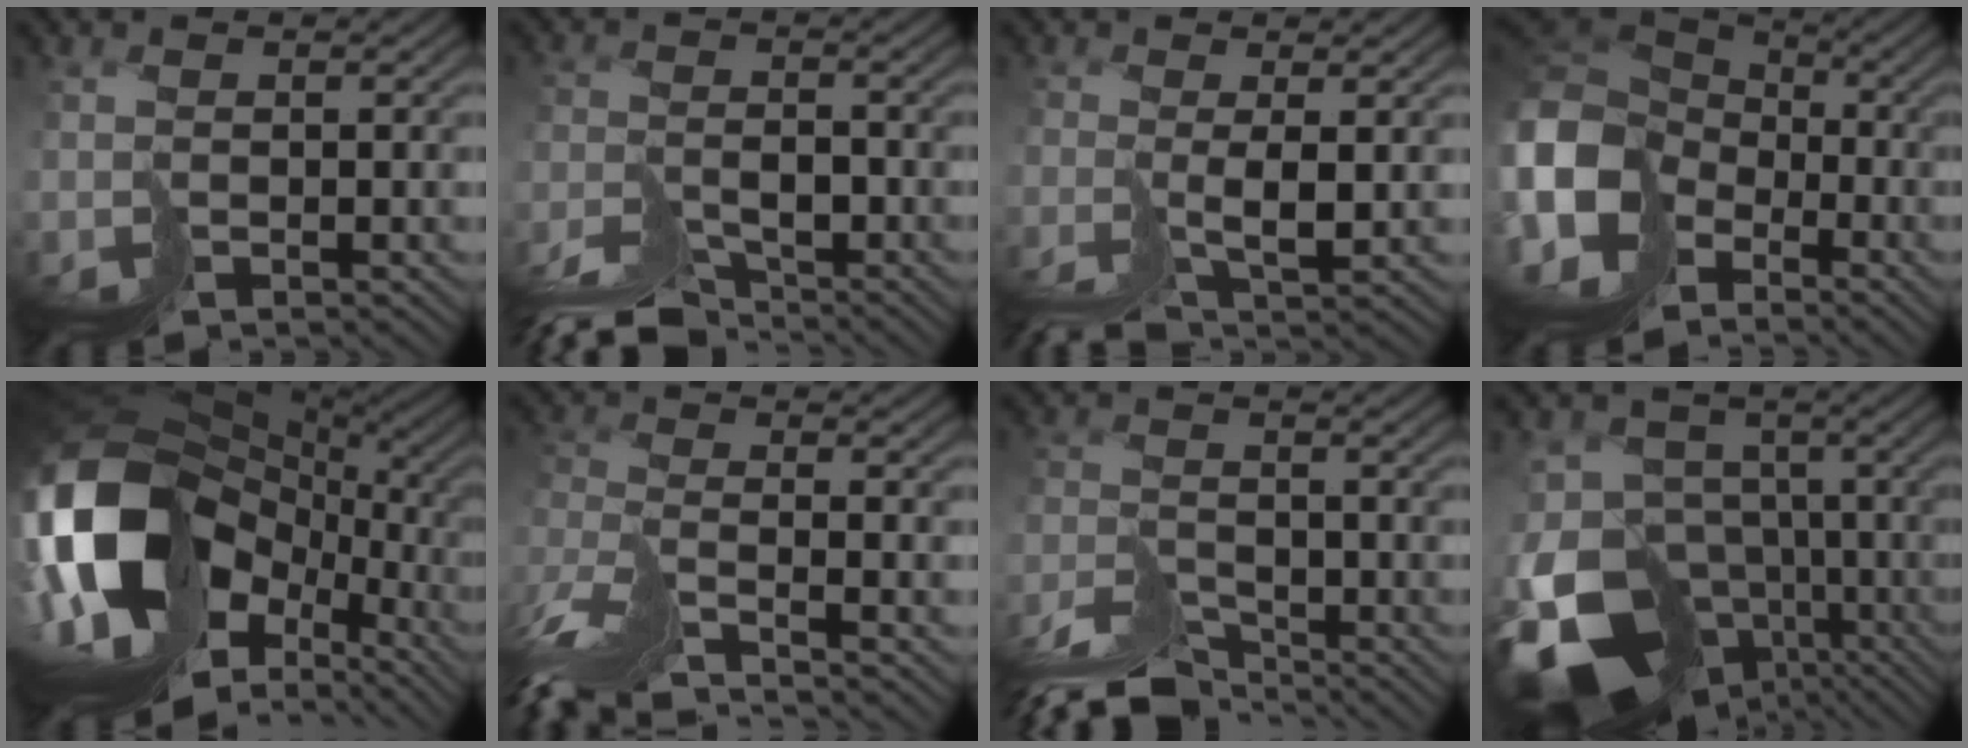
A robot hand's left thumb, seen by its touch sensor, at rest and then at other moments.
{"total": 6.6, "force": [-6.2, 1.1, 1.9], "torque": [-0.026, -0.003, -0.115]}
{"total": 3.0, "force": [-1.7, -0.7, 2.3], "torque": [-0.035, -0.003, -0.036]}
{"total": 14.2, "force": [-4.0, 10.8, 8.3], "torque": [-0.242, -0.026, -0.084]}
{"total": 18.7, "force": [-2.7, 12.0, 14.0], "torque": [-0.296, -0.035, -0.018]}
{"total": 9.5, "force": [-8.4, 0.7, 4.4], "torque": [-0.091, -0.008, -0.153]}
{"total": 7.1, "force": [-6.8, 1.0, 1.8], "torque": [-0.028, -0.005, -0.129]}
{"total": 17.5, "force": [-8.8, 11.9, 9.3], "torque": [-0.212, -0.033, -0.099]}